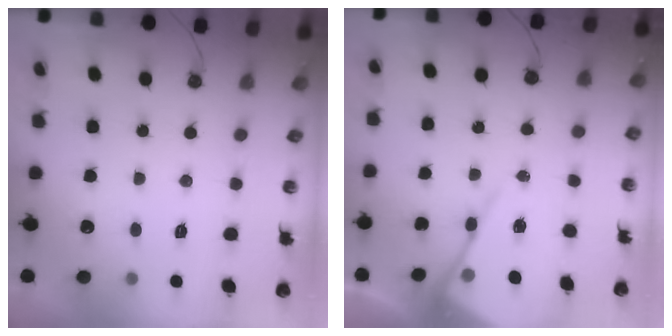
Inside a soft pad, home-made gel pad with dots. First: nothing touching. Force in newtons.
{"total": 10.8, "press": 10.8, "slide": 0.9}